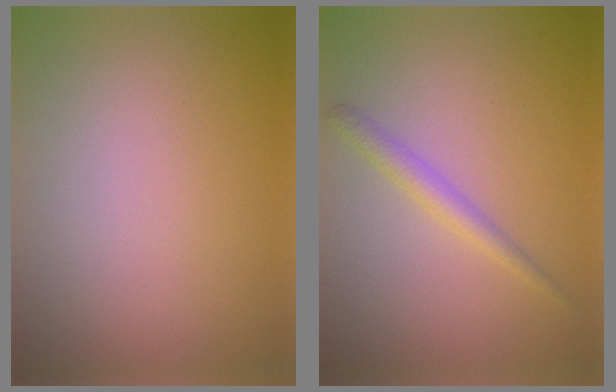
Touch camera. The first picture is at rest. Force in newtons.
{"total": 1.9, "press": 1.9, "slide": 0.1}